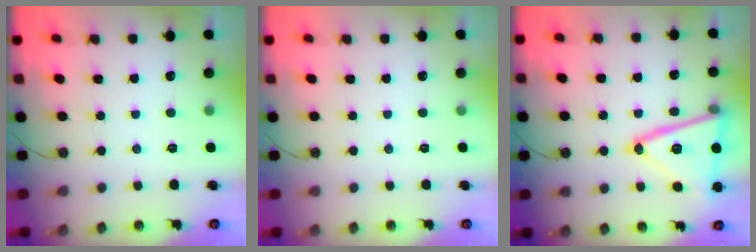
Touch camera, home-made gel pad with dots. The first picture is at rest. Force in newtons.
{"total": 0.0}
{"total": 20.6, "press": 20.3, "slide": 3.4}